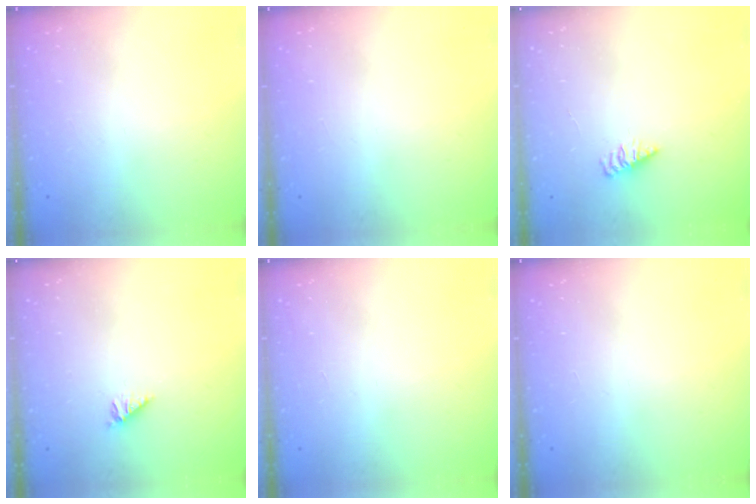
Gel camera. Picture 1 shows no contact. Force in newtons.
{"total": 0.0}
{"total": 2.4, "press": 2.4, "slide": 0.3}
{"total": 1.9, "press": 1.9, "slide": 0.4}
{"total": 0.0}
{"total": 0.0}